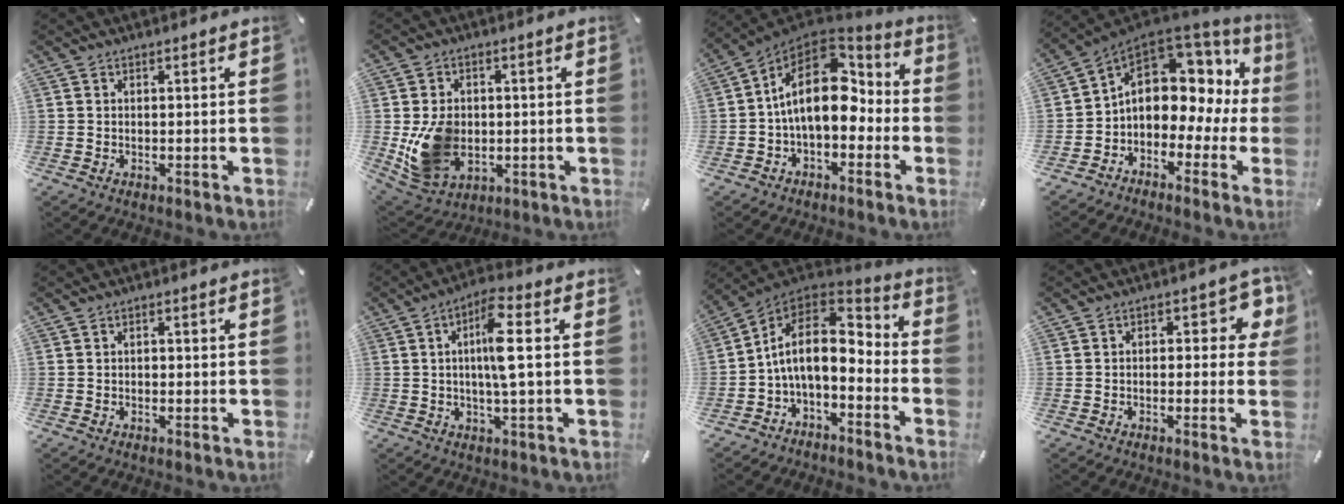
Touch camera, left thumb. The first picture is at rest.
{"total": 11.3, "force": [-0.9, 9.4, 6.2], "torque": [-0.135, 0.005, -0.014]}
{"total": 17.5, "force": [1.7, 11.2, 13.3], "torque": [-0.241, -0.011, 0.025]}
{"total": 10.5, "force": [2.4, 8.3, 6.1], "torque": [-0.105, -0.025, 0.043]}
{"total": 0.8, "force": [-0.2, 0.6, 0.4], "torque": [-0.008, 0.002, -0.005]}
{"total": 9.2, "force": [1.0, 1.5, 9.0], "torque": [-0.182, -0.001, 0.011]}
{"total": 13.8, "force": [-0.2, 8.4, 11.0], "torque": [-0.208, 0.000, -0.006]}
{"total": 6.2, "force": [0.8, 3.5, 5.1], "torque": [-0.067, 0.003, 0.006]}